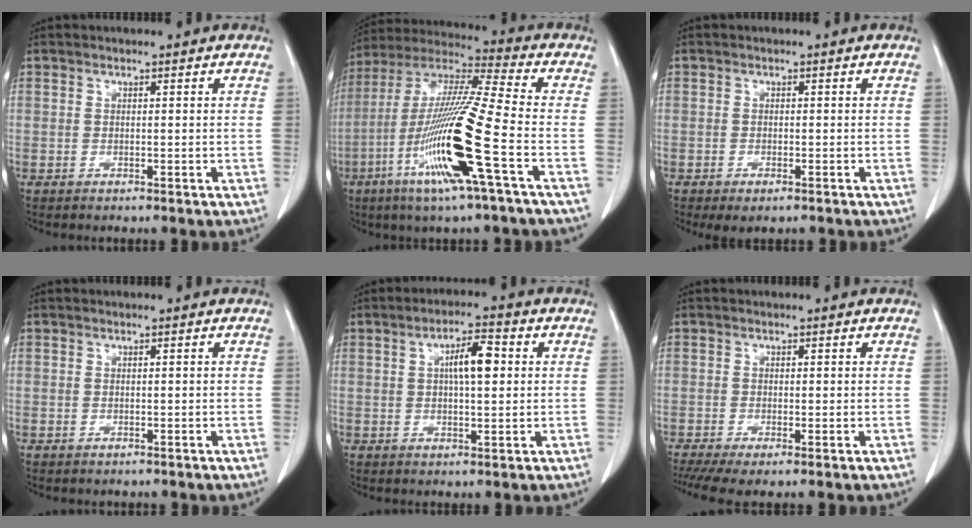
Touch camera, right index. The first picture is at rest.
{"total": 18.7, "force": [-6.5, -0.5, 17.5], "torque": [-0.365, -0.024, -0.134]}
{"total": 2.9, "force": [-2.0, 1.0, 1.8], "torque": [-0.025, -0.007, -0.025]}
{"total": 0.0}
{"total": 6.0, "force": [1.2, 1.4, 5.7], "torque": [-0.098, 0.010, 0.021]}
{"total": 4.1, "force": [-2.3, 0.9, 3.3], "torque": [-0.063, -0.009, -0.042]}